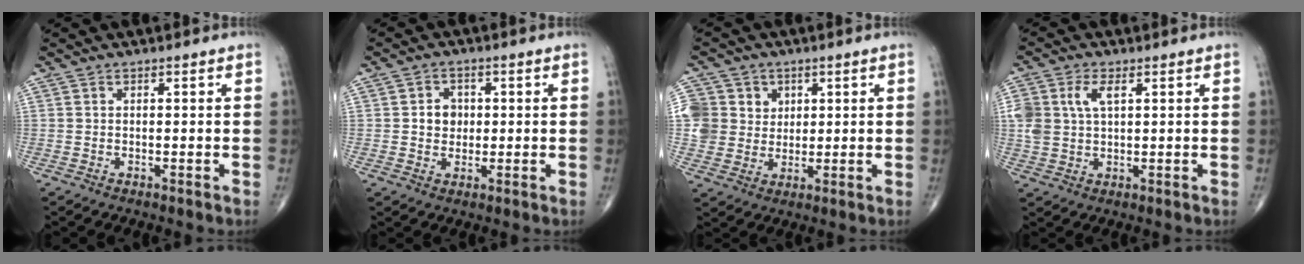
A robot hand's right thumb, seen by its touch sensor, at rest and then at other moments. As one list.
[{"total": 4.2, "force": [0.4, 3.6, 2.1], "torque": [-0.011, 0.003, 0.003]}, {"total": 9.0, "force": [2.5, 8.4, 2.1], "torque": [-0.011, 0.002, 0.050]}, {"total": 7.0, "force": [2.2, 4.0, 5.3], "torque": [-0.122, 0.006, 0.046]}]